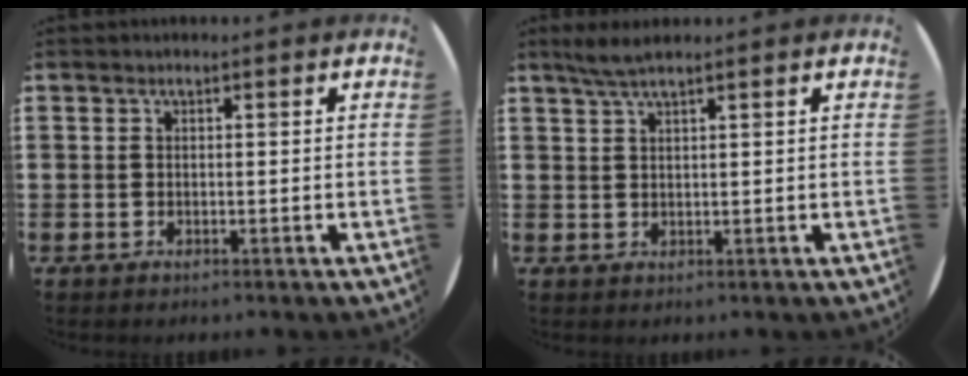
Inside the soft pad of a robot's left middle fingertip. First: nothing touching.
{"total": 2.7, "force": [1.9, 0.1, 1.8], "torque": [-0.038, 0.003, 0.034]}